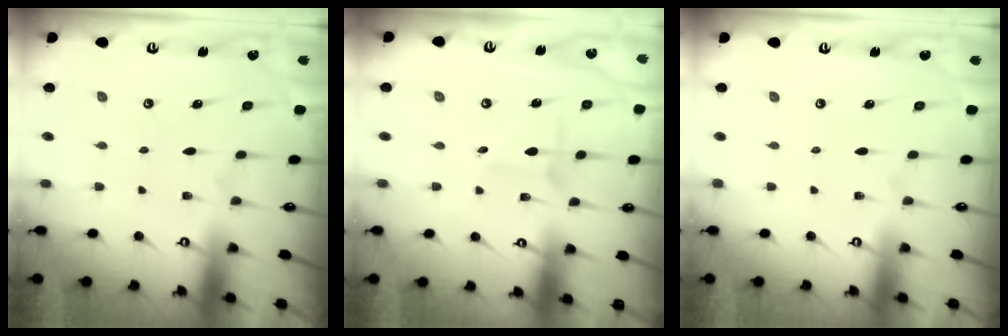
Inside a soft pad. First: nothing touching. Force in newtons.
{"total": 1.3, "press": 1.3, "slide": 0.1}
{"total": 0.0}